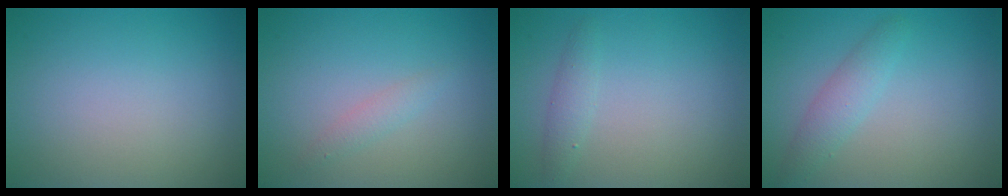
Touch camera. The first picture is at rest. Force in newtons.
{"total": 1.1, "press": 1.1, "slide": 0.0}
{"total": 1.3, "press": 1.3, "slide": 0.1}
{"total": 2.2, "press": 2.2, "slide": 0.1}